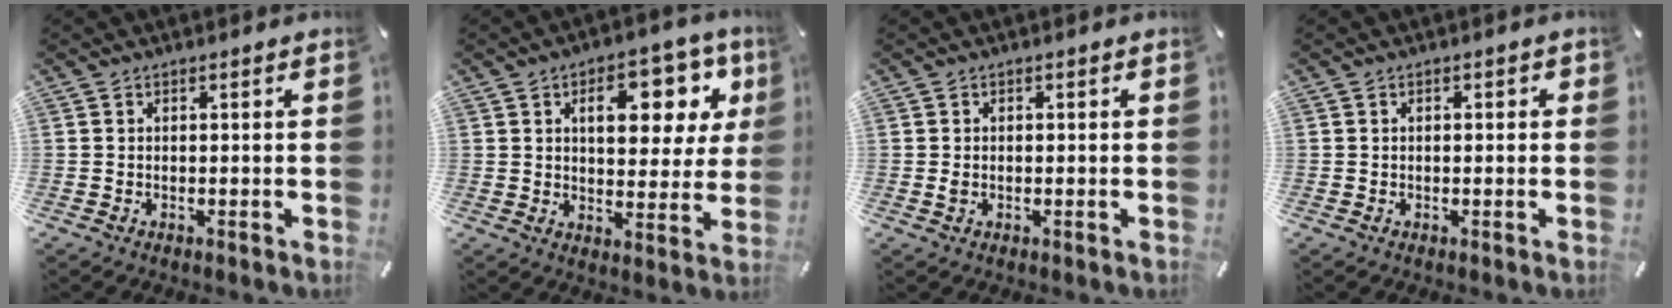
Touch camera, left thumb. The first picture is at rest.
{"total": 15.1, "force": [5.9, 8.6, 10.9], "torque": [-0.141, -0.017, 0.095]}
{"total": 1.3, "force": [-0.1, 0.9, 0.9], "torque": [-0.017, 0.002, -0.003]}
{"total": 0.8, "force": [-0.1, 0.6, 0.5], "torque": [-0.009, 0.005, -0.004]}